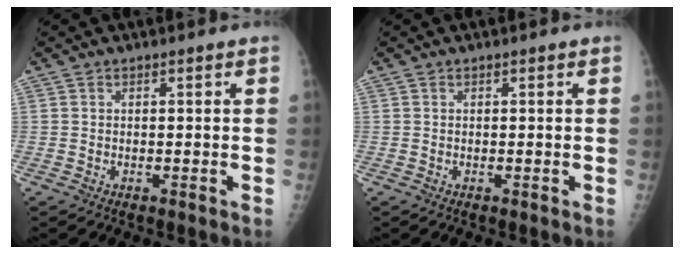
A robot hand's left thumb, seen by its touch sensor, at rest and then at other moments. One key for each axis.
{"total": 0.0}